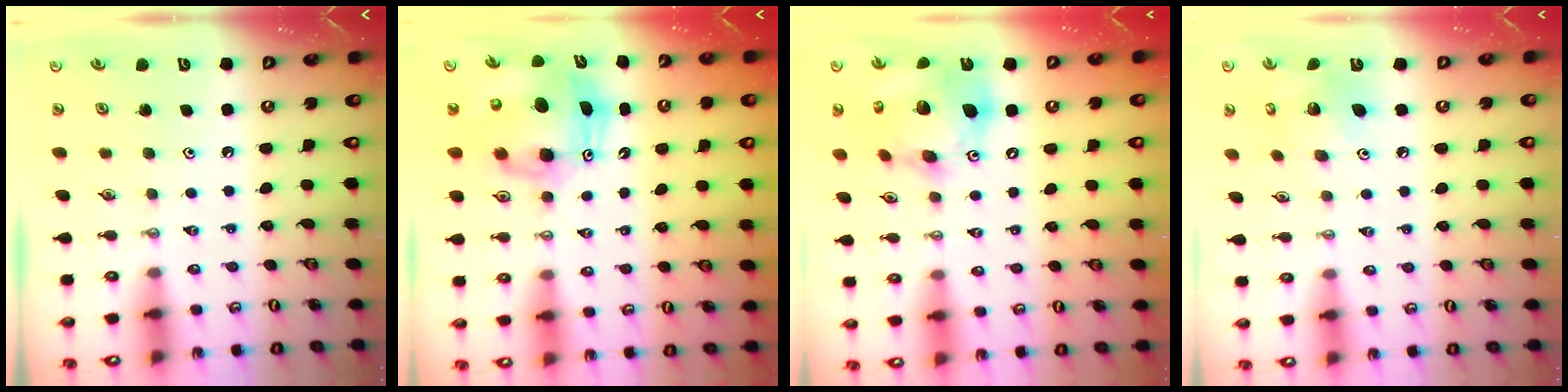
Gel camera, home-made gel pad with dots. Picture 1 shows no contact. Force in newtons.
{"total": 11.5, "press": 11.2, "slide": 2.5}
{"total": 18.6, "press": 18.4, "slide": 2.6}
{"total": 9.0, "press": 9.0, "slide": 0.4}